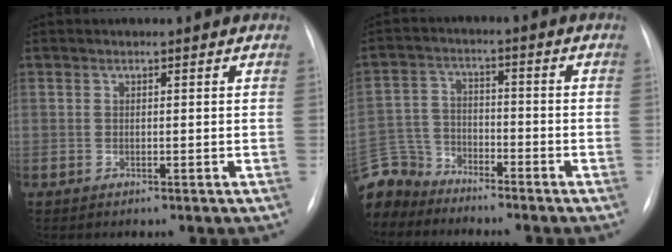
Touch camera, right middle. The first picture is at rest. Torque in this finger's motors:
{"motor_torque": [1.03, -1.11, 0.58, 0.01]}